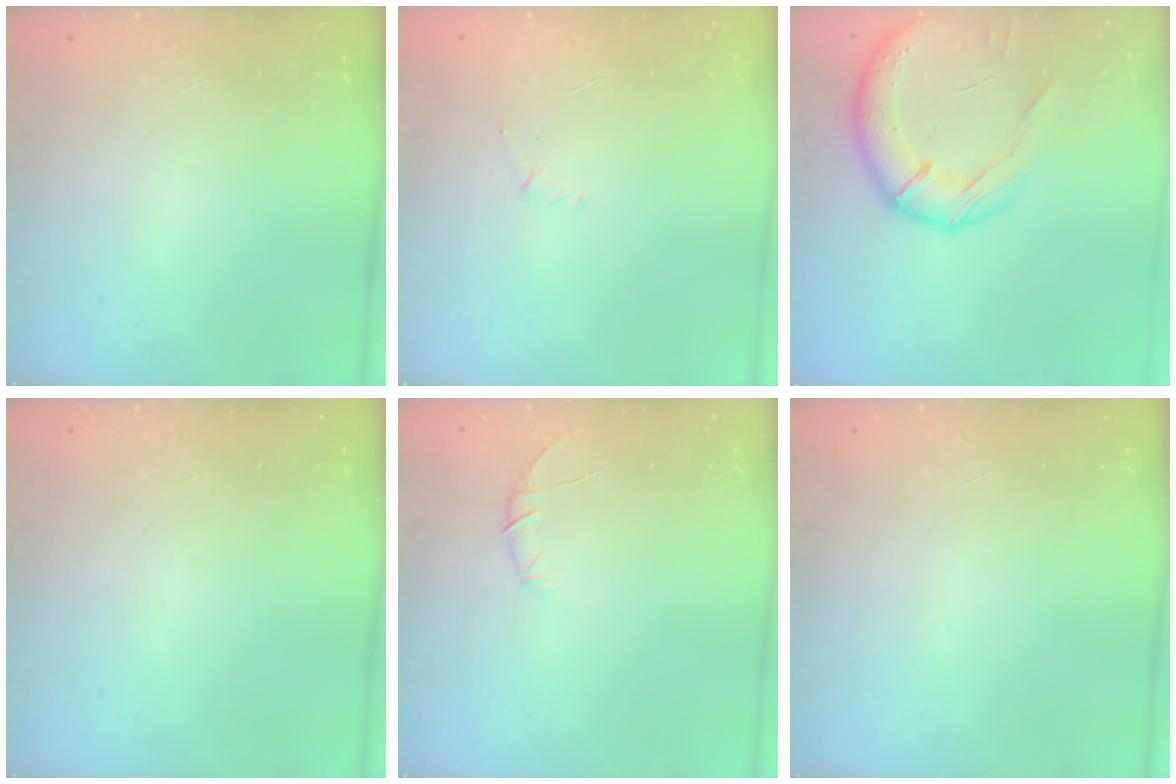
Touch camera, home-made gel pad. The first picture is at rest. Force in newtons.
{"total": 2.9, "press": 2.8, "slide": 0.8}
{"total": 17.2, "press": 16.9, "slide": 3.1}
{"total": 0.0}
{"total": 6.0, "press": 5.8, "slide": 1.5}
{"total": 0.0}